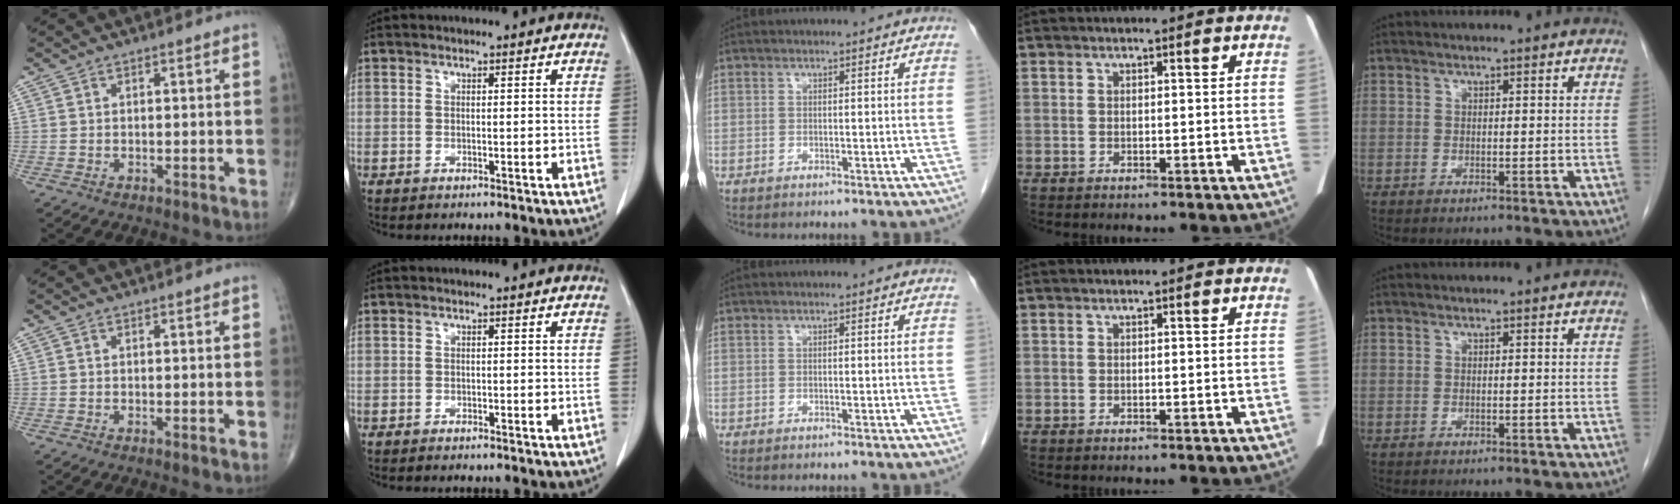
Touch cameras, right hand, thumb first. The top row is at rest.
{"thumb": {"total": 0.5, "force": [-0.1, 0.1, 0.5], "torque": [-0.012, -0.003, -0.002]}, "index": {"total": 0.5, "force": [-0.5, 0.0, 0.2], "torque": [-0.006, -0.002, -0.009]}}